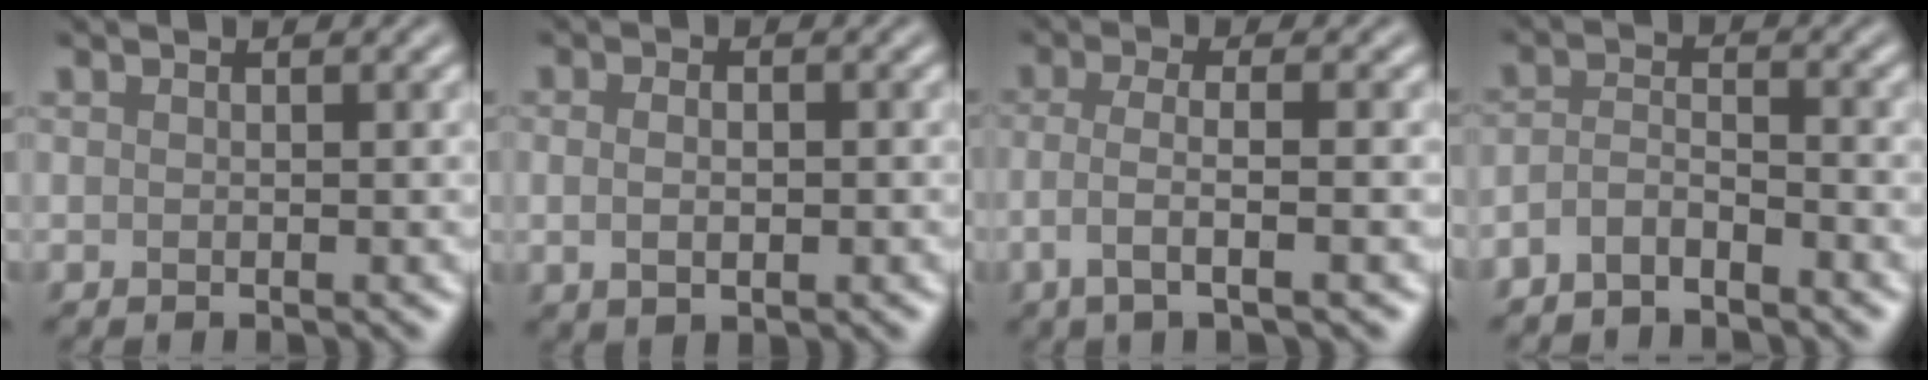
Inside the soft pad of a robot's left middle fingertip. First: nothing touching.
{"total": 2.5, "force": [0.0, 1.6, 1.9], "torque": [-0.024, -0.002, 0.000]}
{"total": 3.4, "force": [-1.0, 1.0, 3.1], "torque": [-0.055, -0.001, -0.028]}
{"total": 2.3, "force": [-1.9, 0.7, 1.0], "torque": [-0.024, 0.002, -0.045]}